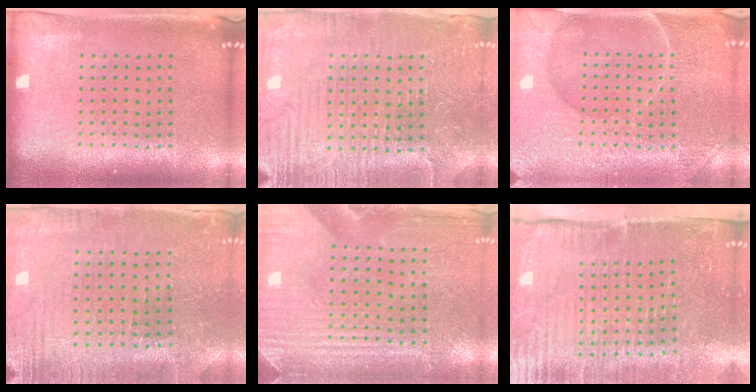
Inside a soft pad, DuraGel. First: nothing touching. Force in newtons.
{"total": 4.3, "press": 4.2, "slide": 1.2}
{"total": 4.4, "press": 4.3, "slide": 0.8}
{"total": 0.8, "press": 0.7, "slide": 0.4}
{"total": 3.1, "press": 3.1, "slide": 0.6}
{"total": 5.4, "press": 4.6, "slide": 2.8}